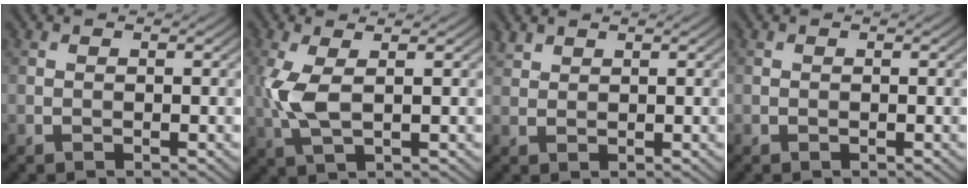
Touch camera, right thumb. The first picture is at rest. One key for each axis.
{"total": 5.3, "fx": 0.7, "fy": 1.9, "fz": 4.9, "tx": -0.130, "ty": 0.001, "tz": 0.011}
{"total": 1.7, "fx": 1.4, "fy": 0.7, "fz": 0.5, "tx": -0.016, "ty": 0.003, "tz": 0.036}
{"total": 0.0}